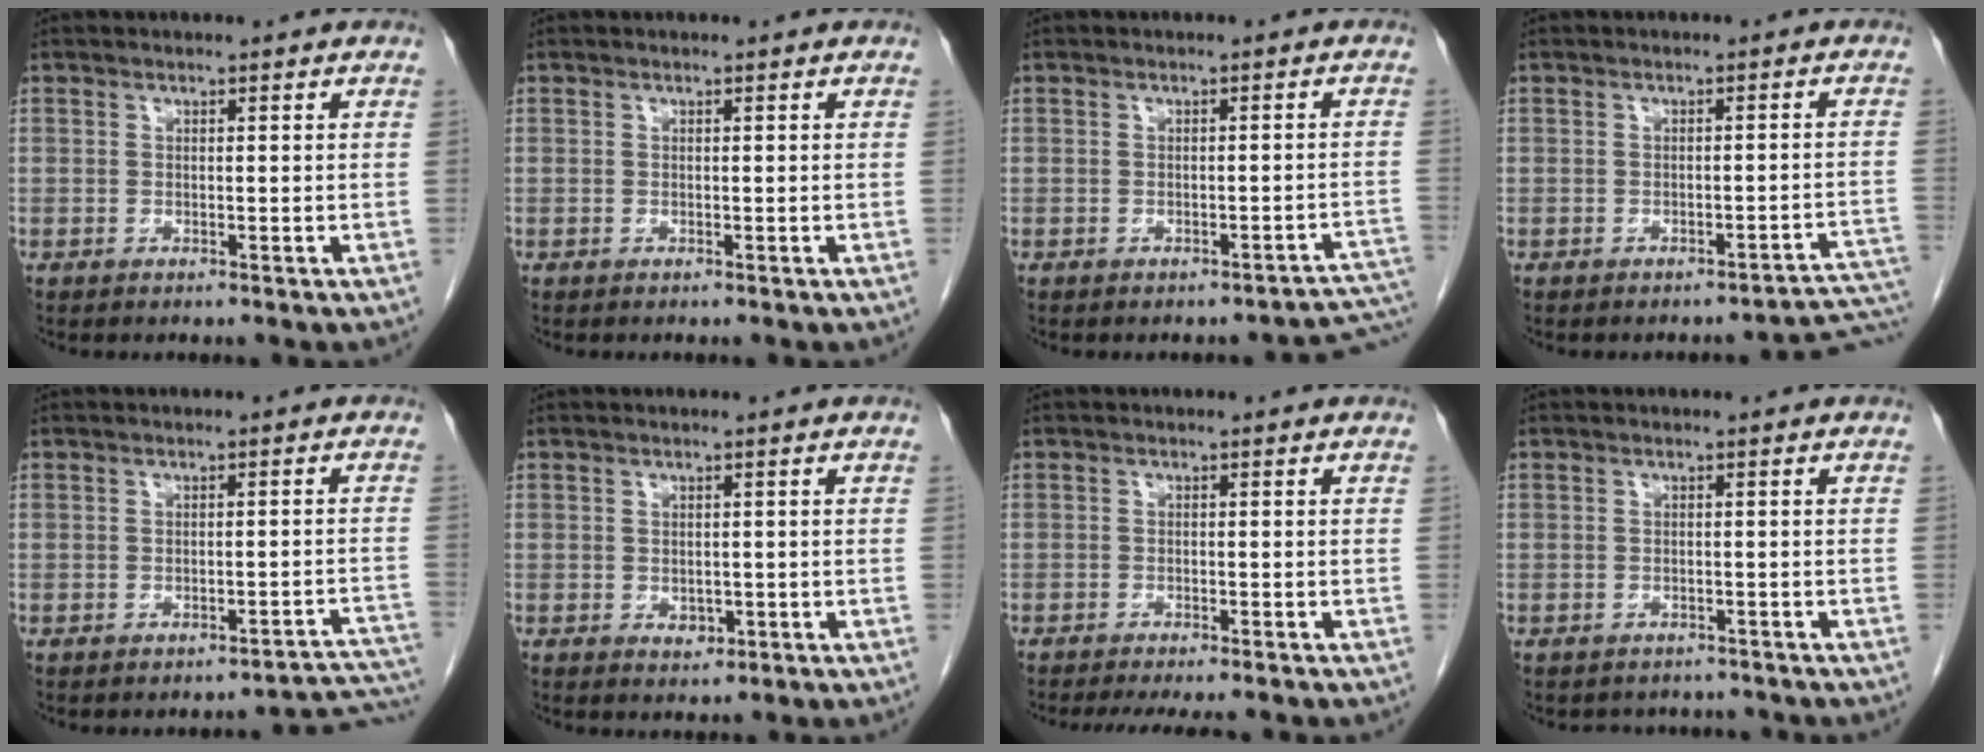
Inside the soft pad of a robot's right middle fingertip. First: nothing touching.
{"total": 0.0}
{"total": 5.2, "force": [-4.9, 1.3, 1.0], "torque": [0.007, 0.000, -0.048]}
{"total": 5.8, "force": [-5.8, 0.3, 0.8], "torque": [0.016, 0.021, -0.054]}
{"total": 7.2, "force": [-7.2, 0.2, -0.2], "torque": [0.030, 0.022, -0.073]}
{"total": 1.7, "force": [-0.4, 1.3, 1.1], "torque": [-0.012, 0.001, 0.001]}
{"total": 8.7, "force": [-7.6, 1.3, 4.0], "torque": [-0.055, -0.015, -0.100]}
{"total": 3.9, "force": [-3.6, 1.6, 0.1], "torque": [-0.004, 0.003, -0.044]}